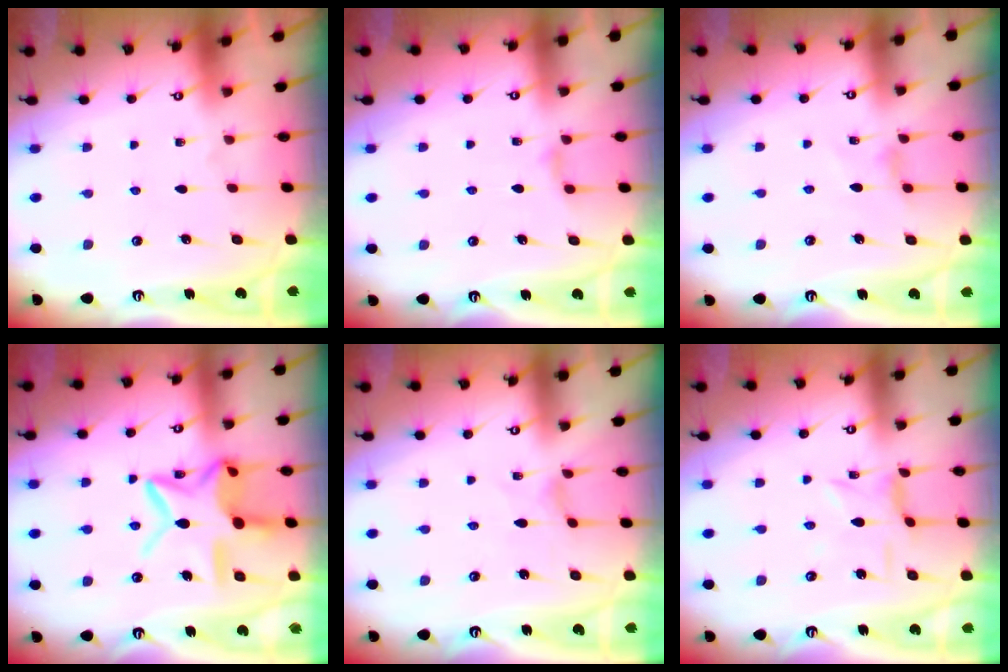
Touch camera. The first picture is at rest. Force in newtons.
{"total": 4.5, "press": 4.5, "slide": 0.4}
{"total": 2.6, "press": 2.5, "slide": 0.5}
{"total": 15.6, "press": 15.5, "slide": 1.2}
{"total": 0.6, "press": 0.5, "slide": 0.2}
{"total": 1.0, "press": 0.9, "slide": 0.4}